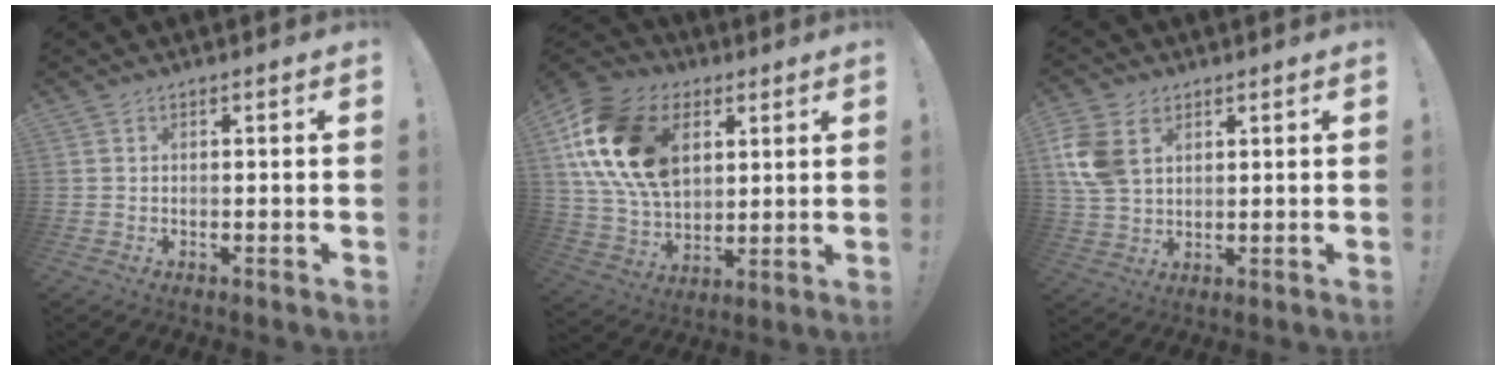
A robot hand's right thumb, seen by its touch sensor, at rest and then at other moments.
{"total": 21.8, "force": [7.2, 15.1, 14.0], "torque": [-0.267, -0.019, 0.139]}
{"total": 11.2, "force": [4.3, 7.9, 6.8], "torque": [-0.137, -0.005, 0.087]}